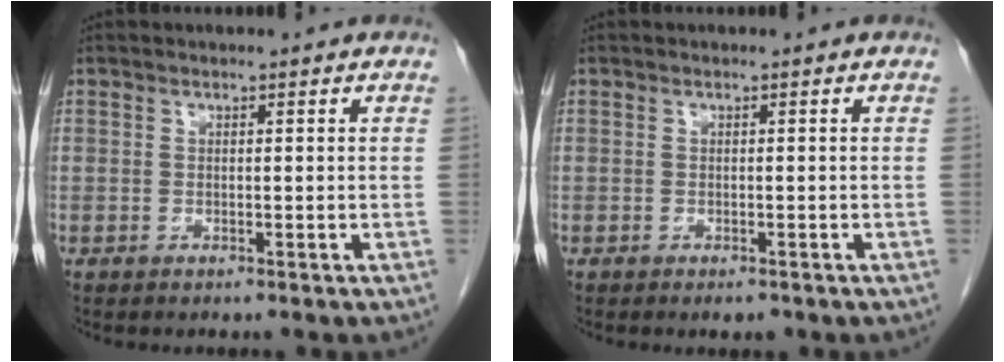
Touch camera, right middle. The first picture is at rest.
{"total": 1.2, "force": [-0.8, 0.4, 0.7], "torque": [-0.011, -0.002, -0.005]}